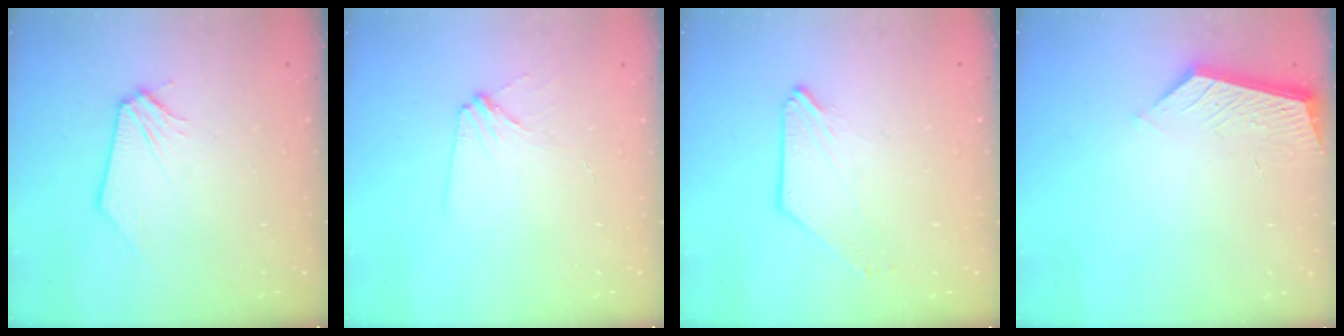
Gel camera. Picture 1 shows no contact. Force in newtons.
{"total": 3.2, "press": 3.1, "slide": 0.5}
{"total": 0.8, "press": 0.7, "slide": 0.3}
{"total": 4.1, "press": 4.1, "slide": 0.2}